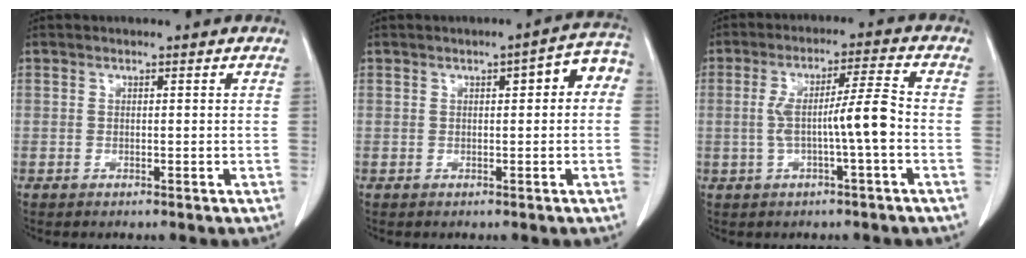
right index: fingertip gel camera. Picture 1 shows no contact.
{"total": 5.0, "force": [0.8, 1.6, 4.7], "torque": [-0.051, 0.027, 0.004]}
{"total": 7.5, "force": [-1.2, -0.3, 7.3], "torque": [-0.136, 0.018, -0.017]}